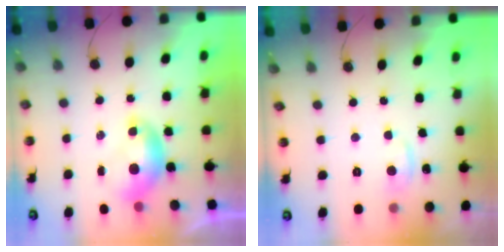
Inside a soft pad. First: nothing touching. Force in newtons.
{"total": 1.2, "press": 0.8, "slide": 0.9}